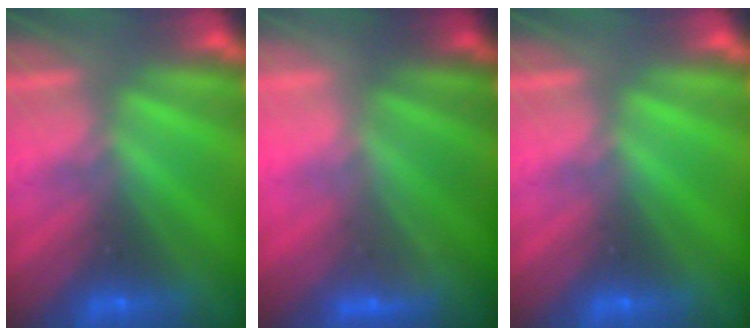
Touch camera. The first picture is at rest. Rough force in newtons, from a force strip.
{"total": 1.9}
{"total": 0.0}